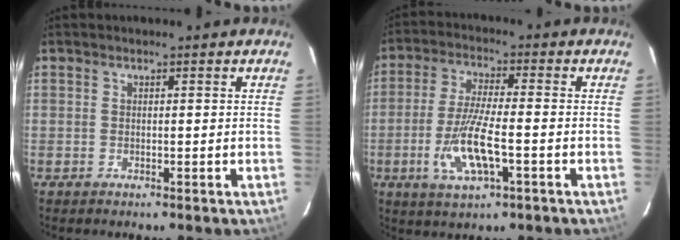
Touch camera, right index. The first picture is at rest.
{"total": 10.2, "force": [-3.2, 2.5, 9.3], "torque": [-0.190, -0.012, -0.061]}